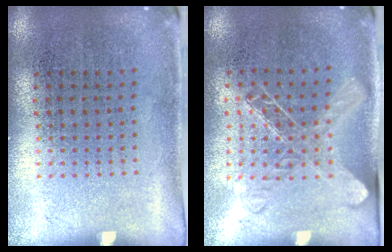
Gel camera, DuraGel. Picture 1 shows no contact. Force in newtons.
{"total": 1.3, "press": 1.2, "slide": 0.7}